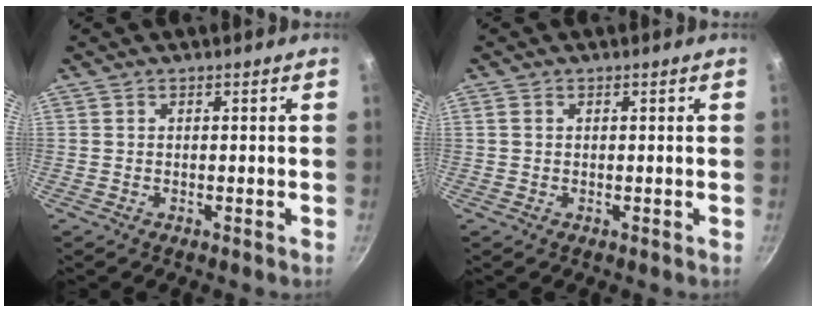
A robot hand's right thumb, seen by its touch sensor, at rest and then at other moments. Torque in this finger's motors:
{"motor_torque": [-0.58, 0.05, -0.43, 0.29, -0.05]}